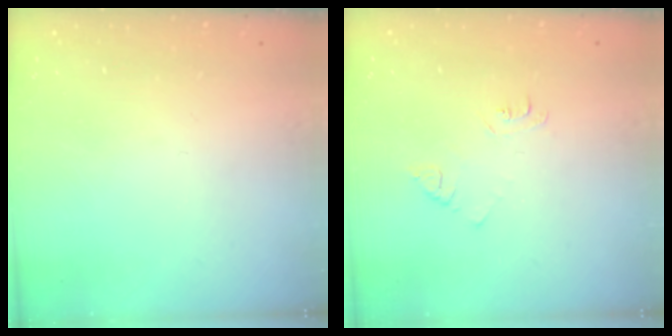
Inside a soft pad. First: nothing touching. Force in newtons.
{"total": 4.2, "press": 4.1, "slide": 0.6}